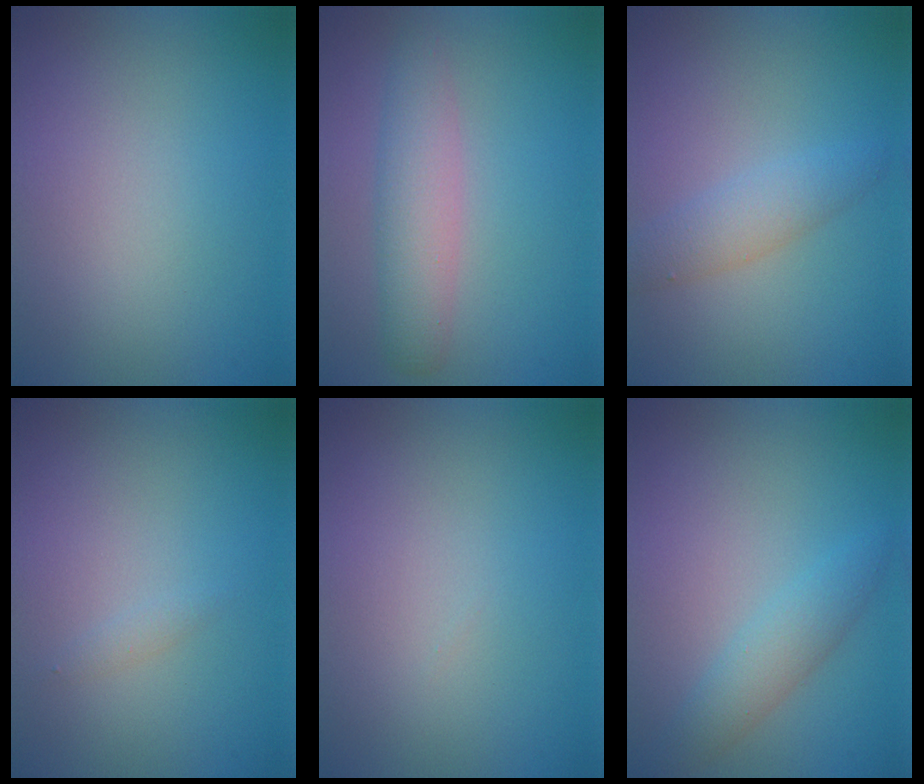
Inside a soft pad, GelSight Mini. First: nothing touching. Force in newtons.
{"total": 3.6, "press": 3.6, "slide": 0.1}
{"total": 2.4, "press": 2.4, "slide": 0.1}
{"total": 0.6, "press": 0.6, "slide": 0.0}
{"total": 0.0}
{"total": 2.6, "press": 2.6, "slide": 0.0}